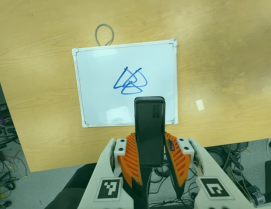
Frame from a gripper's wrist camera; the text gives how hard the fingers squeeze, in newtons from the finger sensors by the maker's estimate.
{"total": 5.9, "left": 4.4, "right": 7.4}